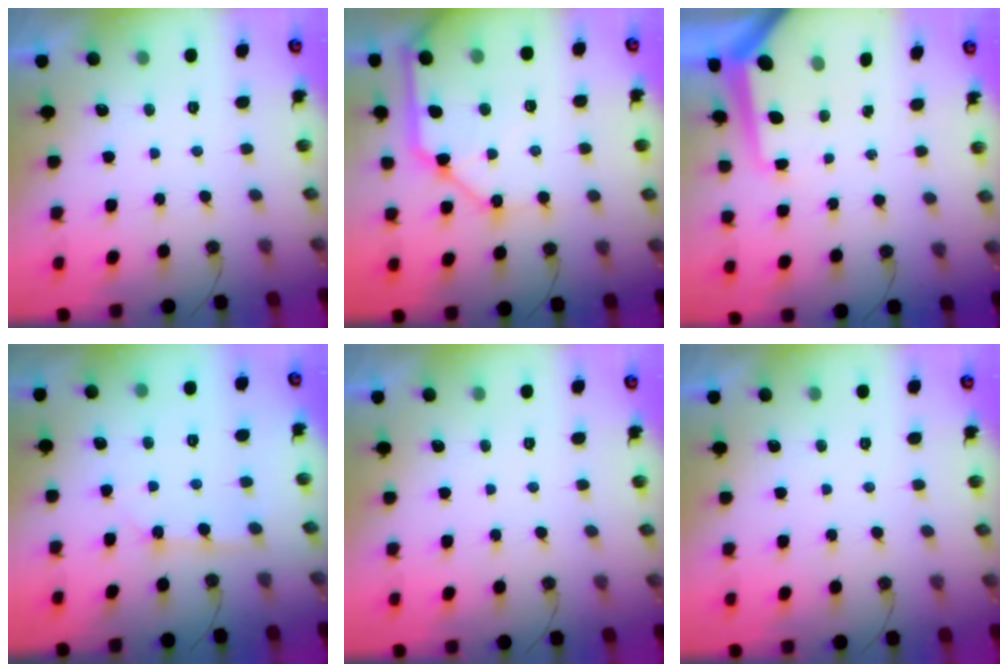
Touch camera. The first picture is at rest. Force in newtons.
{"total": 17.1, "press": 17.0, "slide": 1.9}
{"total": 8.7, "press": 8.7, "slide": 0.8}
{"total": 2.8, "press": 2.8, "slide": 0.3}
{"total": 0.0}
{"total": 0.0}